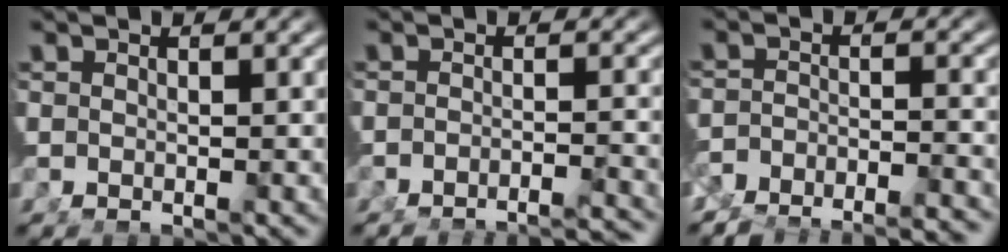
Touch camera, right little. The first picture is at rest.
{"total": 6.4, "force": [-6.3, 0.5, 1.0], "torque": [0.008, -0.006, -0.101]}
{"total": 7.9, "force": [-7.6, 1.6, 1.4], "torque": [0.001, -0.017, -0.120]}